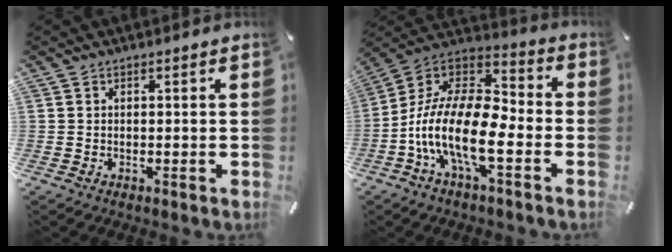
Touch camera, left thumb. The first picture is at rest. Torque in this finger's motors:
{"motor_torque": [-0.22, 2.62, 2.27, 0.50, 0.32]}